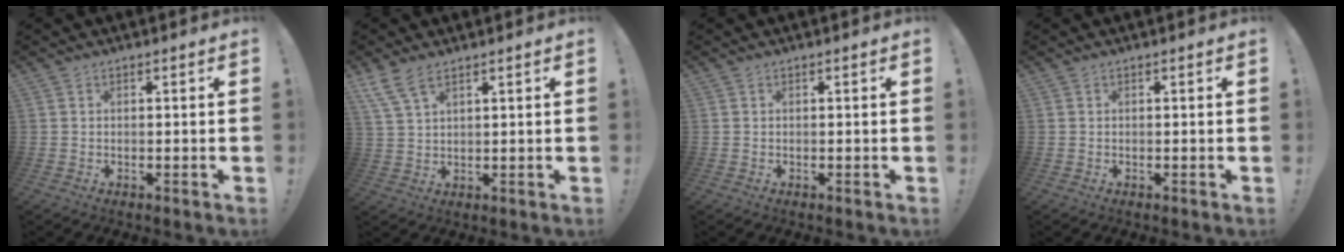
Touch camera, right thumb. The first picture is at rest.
{"total": 6.5, "force": [4.8, 2.2, 3.9], "torque": [-0.076, -0.017, 0.091]}
{"total": 0.0}
{"total": 0.0}